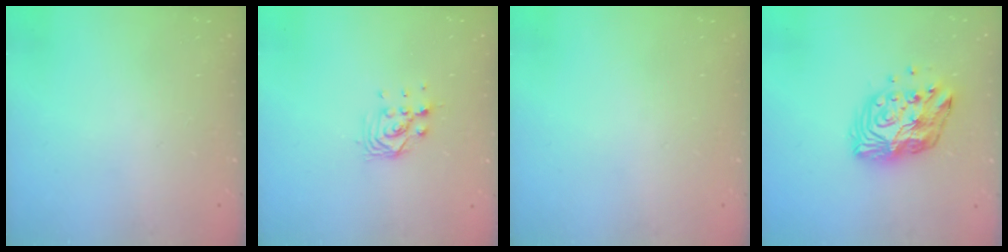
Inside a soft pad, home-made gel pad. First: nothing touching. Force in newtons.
{"total": 6.1, "press": 6.1, "slide": 0.9}
{"total": 0.0}
{"total": 12.9, "press": 12.9, "slide": 0.9}